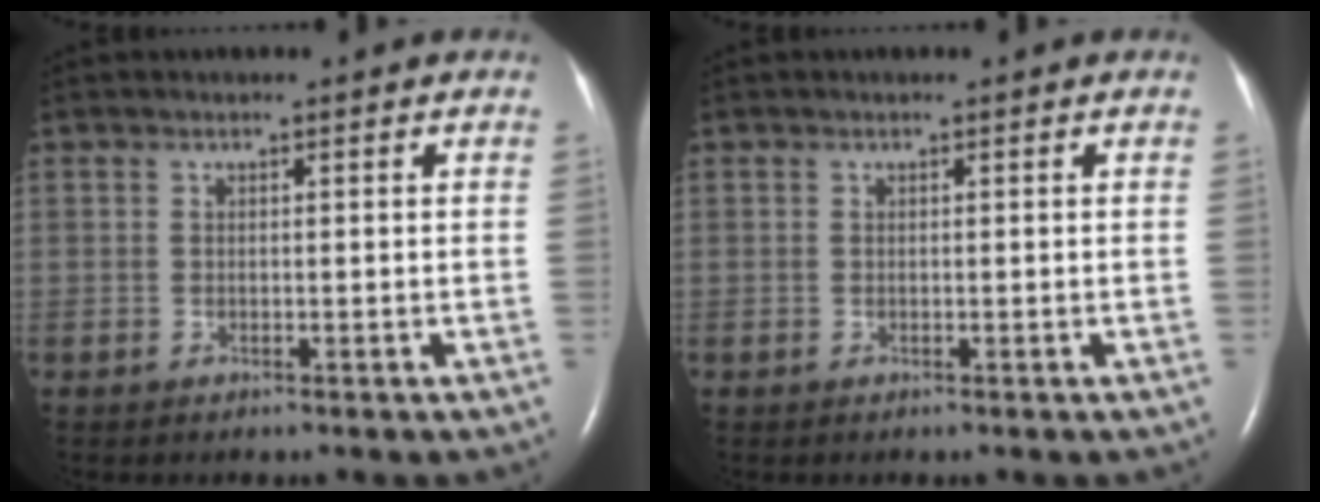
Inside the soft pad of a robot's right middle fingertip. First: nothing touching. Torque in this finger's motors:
{"motor_torque": [0.00, 0.00, 0.00, 0.00]}